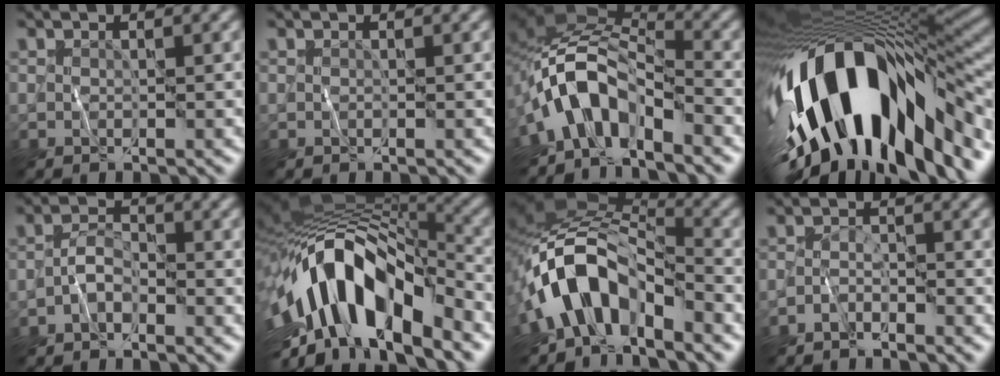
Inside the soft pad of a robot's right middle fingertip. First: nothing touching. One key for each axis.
{"total": 0.0}
{"total": 7.4, "fx": -3.9, "fy": 4.1, "fz": 4.7, "tx": -0.067, "ty": 0.007, "tz": -0.079}
{"total": 17.7, "fx": -4.4, "fy": 8.9, "fz": 14.7, "tx": -0.266, "ty": -0.016, "tz": -0.060}
{"total": 2.0, "fx": -1.2, "fy": 1.0, "fz": 1.2, "tx": -0.023, "ty": 0.010, "tz": -0.029}
{"total": 13.7, "fx": -4.8, "fy": 6.2, "fz": 11.2, "tx": -0.188, "ty": 0.017, "tz": -0.087}
{"total": 9.0, "fx": -4.6, "fy": 5.2, "fz": 5.7, "tx": -0.088, "ty": 0.005, "tz": -0.087}
{"total": 1.6, "fx": -1.5, "fy": 0.3, "fz": 0.6, "tx": -0.012, "ty": 0.007, "tz": -0.034}